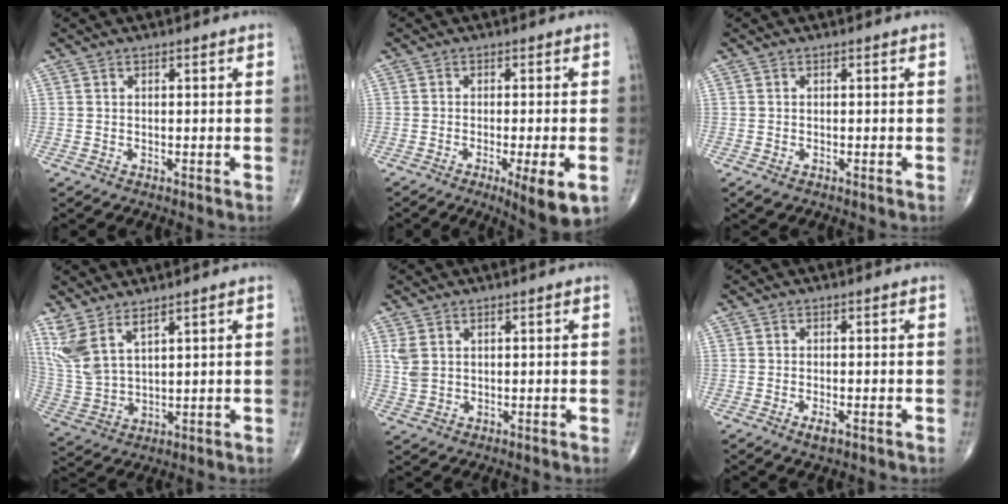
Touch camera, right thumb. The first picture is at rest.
{"total": 9.1, "force": [-4.1, 1.8, 8.0], "torque": [-0.110, -0.004, -0.055]}
{"total": 1.3, "force": [-0.7, 0.6, 0.9], "torque": [-0.018, -0.003, -0.011]}
{"total": 8.5, "force": [5.5, 3.2, 5.6], "torque": [-0.126, -0.023, 0.130]}
{"total": 3.3, "force": [1.2, 2.3, 2.1], "torque": [-0.047, 0.000, 0.034]}
{"total": 2.0, "force": [-1.1, 0.7, 1.5], "torque": [-0.027, -0.002, -0.020]}